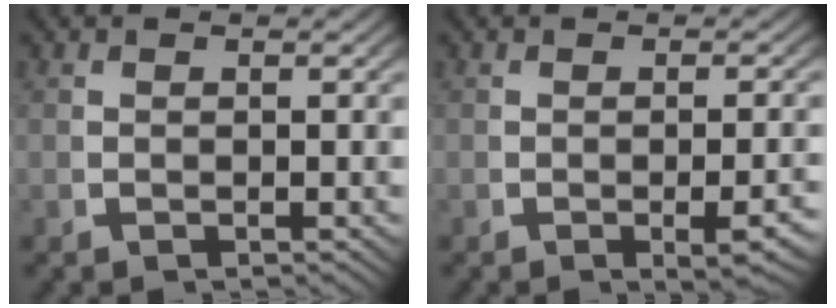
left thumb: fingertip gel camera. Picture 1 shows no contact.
{"total": 2.4, "force": [-0.7, 0.6, 2.2], "torque": [-0.032, 0.000, -0.011]}